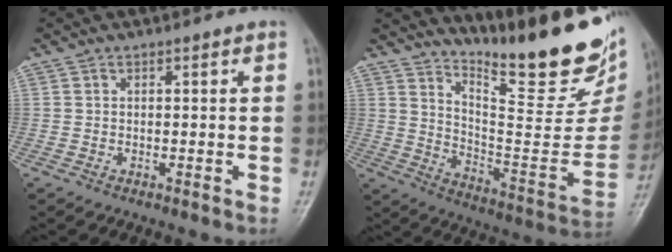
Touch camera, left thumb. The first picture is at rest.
{"total": 24.7, "force": [18.5, 5.6, 15.3], "torque": [-0.192, -0.134, 0.277]}